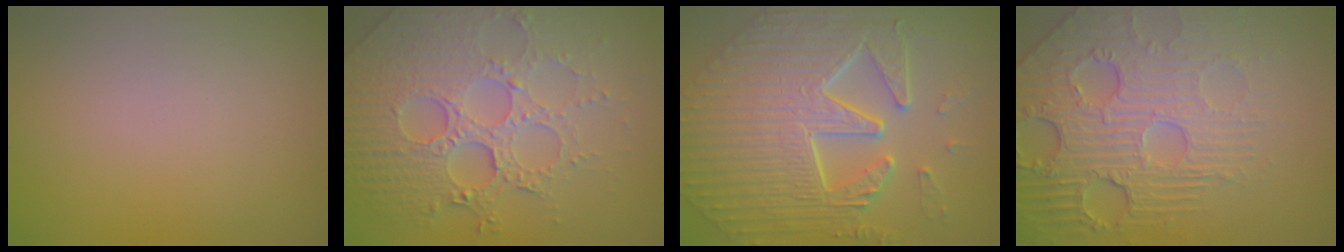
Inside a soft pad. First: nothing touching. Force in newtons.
{"total": 8.1, "press": 6.0, "slide": 5.5}
{"total": 10.4, "press": 7.3, "slide": 7.4}
{"total": 8.5, "press": 6.0, "slide": 6.1}